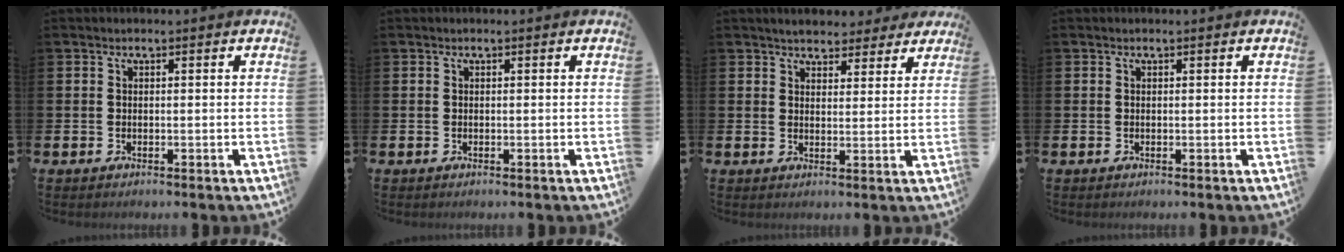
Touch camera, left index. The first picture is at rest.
{"total": 0.0}
{"total": 4.9, "force": [4.6, 1.3, 0.6], "torque": [-0.022, -0.025, 0.082]}
{"total": 0.0}